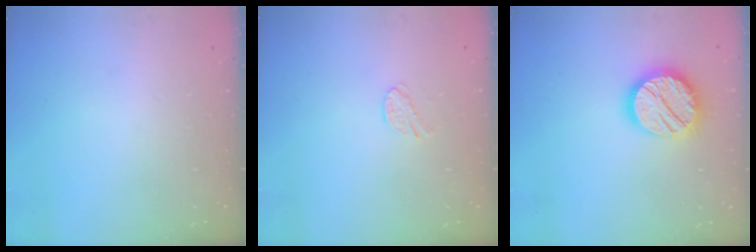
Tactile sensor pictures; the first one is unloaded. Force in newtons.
{"total": 5.4, "press": 5.4, "slide": 0.5}
{"total": 16.4, "press": 16.4, "slide": 1.3}